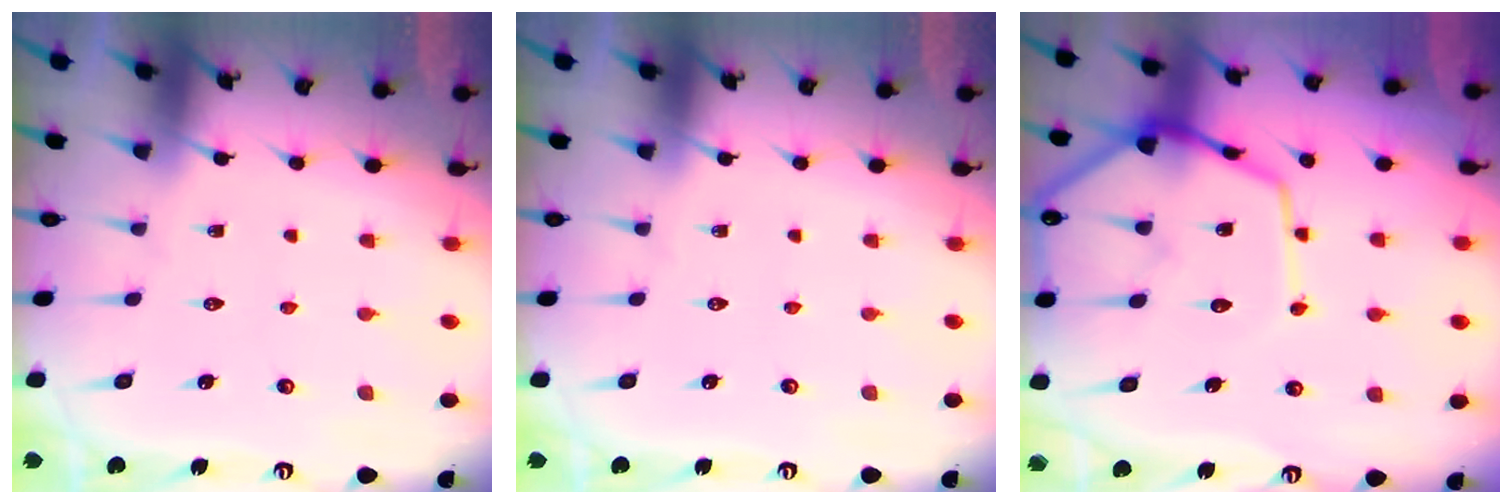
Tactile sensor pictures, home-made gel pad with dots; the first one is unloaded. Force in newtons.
{"total": 0.0}
{"total": 14.6, "press": 14.5, "slide": 1.4}